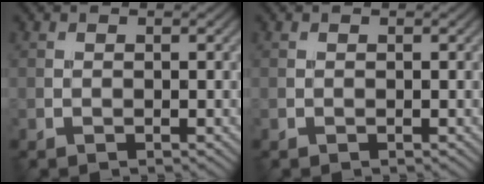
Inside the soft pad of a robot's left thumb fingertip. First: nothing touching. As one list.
[{"total": 0.0}]